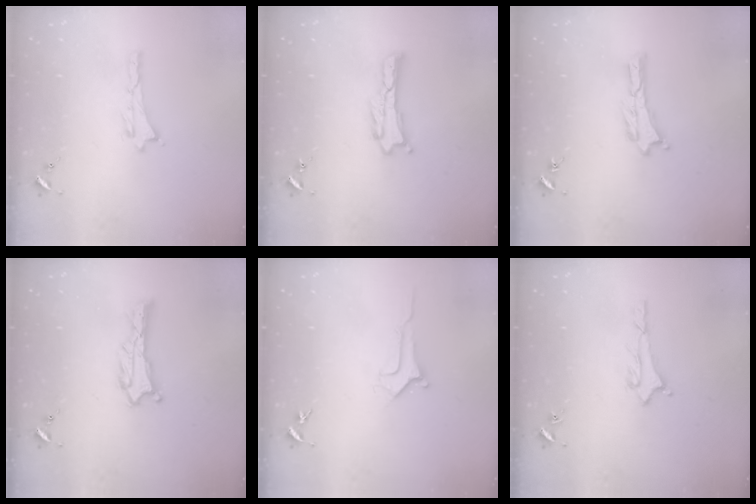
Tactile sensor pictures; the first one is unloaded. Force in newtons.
{"total": 0.7, "press": 0.7, "slide": 0.2}
{"total": 0.0}
{"total": 0.9, "press": 0.9, "slide": 0.1}
{"total": 1.0, "press": 1.0, "slide": 0.0}
{"total": 1.5, "press": 1.5, "slide": 0.1}